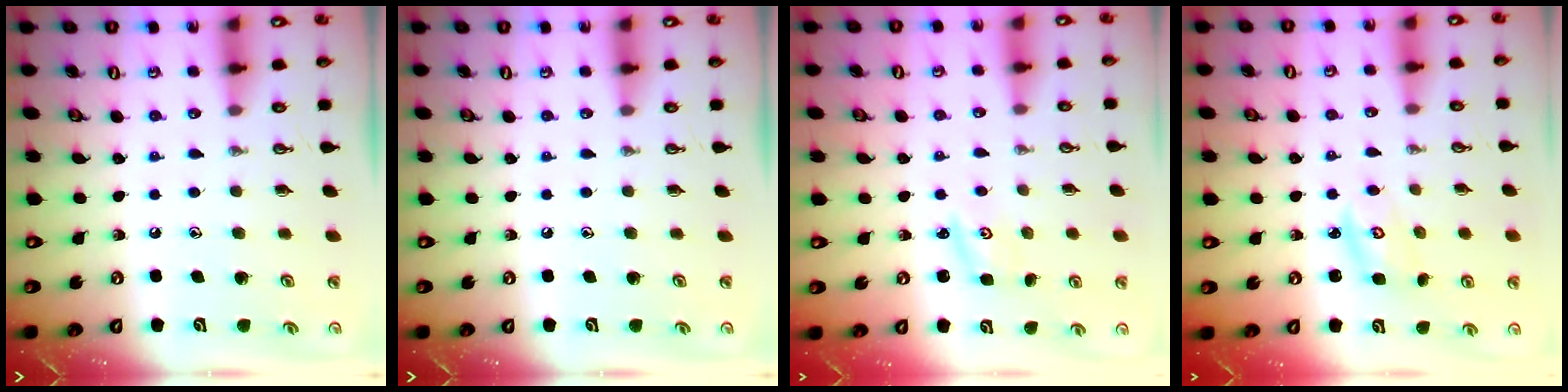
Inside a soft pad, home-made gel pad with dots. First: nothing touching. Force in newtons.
{"total": 0.0}
{"total": 2.0, "press": 2.0, "slide": 0.3}
{"total": 3.1, "press": 3.1, "slide": 0.3}